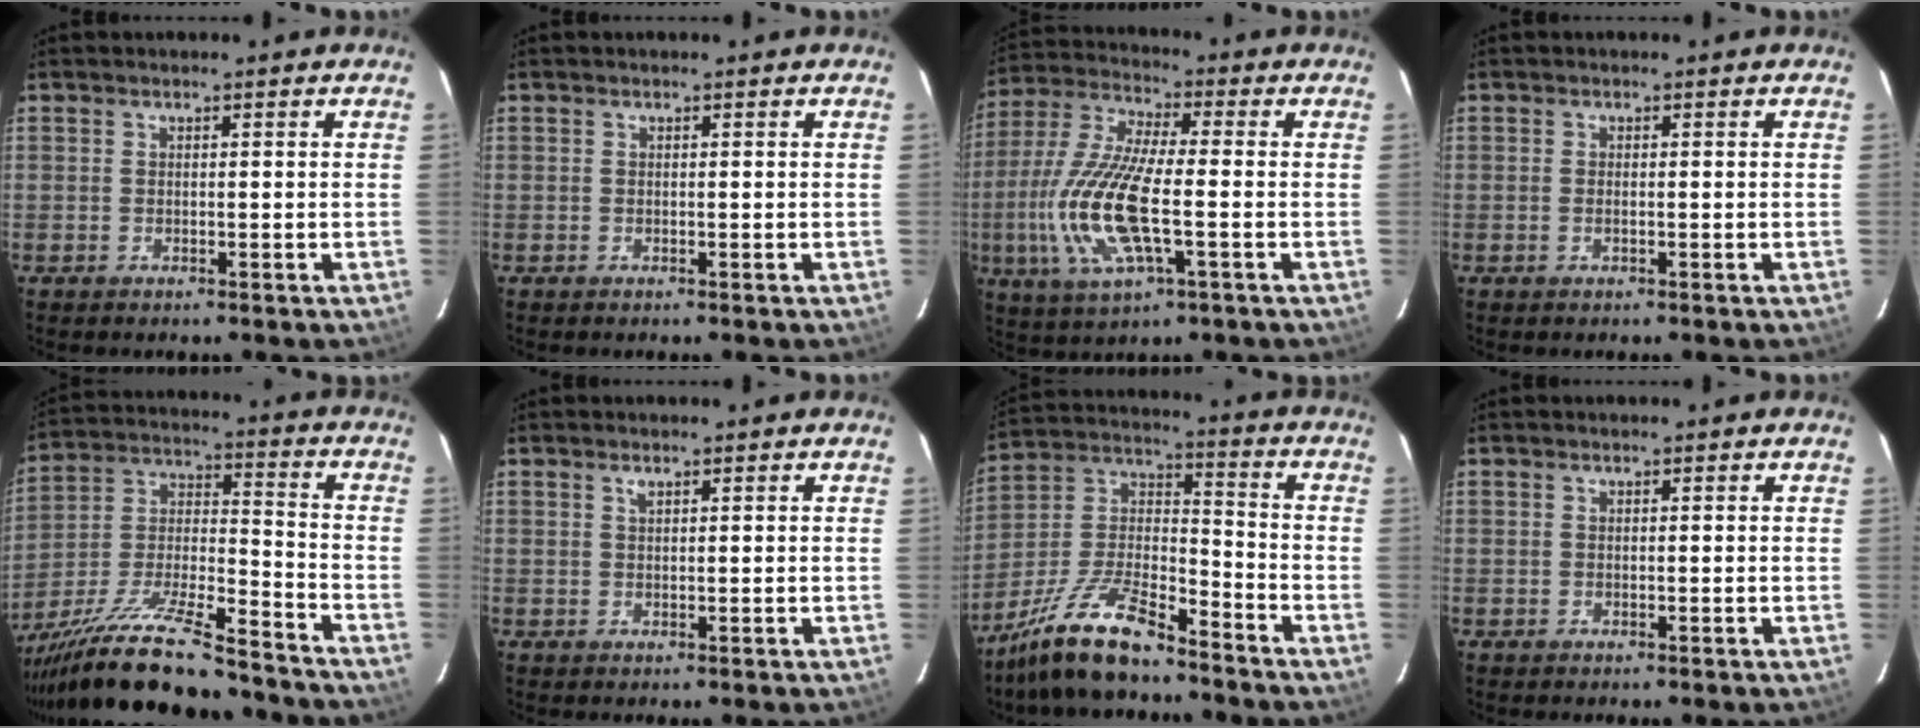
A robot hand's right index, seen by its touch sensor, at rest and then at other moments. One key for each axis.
{"total": 0.0}
{"total": 16.8, "fx": -3.5, "fy": 5.1, "fz": 15.7, "tx": -0.338, "ty": -0.009, "tz": -0.072}
{"total": 0.9, "fx": -0.2, "fy": 0.2, "fz": 0.8, "tx": -0.017, "ty": 0.001, "tz": -0.005}
{"total": 23.5, "fx": -19.1, "fy": 4.2, "fz": 13.0, "tx": -0.243, "ty": -0.022, "tz": -0.302}
{"total": 0.7, "fx": 0.5, "fy": 0.2, "fz": 0.4, "tx": -0.008, "ty": 0.002, "tz": 0.010}
{"total": 15.1, "fx": -11.5, "fy": 3.8, "fz": 9.0, "tx": -0.196, "ty": 0.005, "tz": -0.219}
{"total": 0.0}